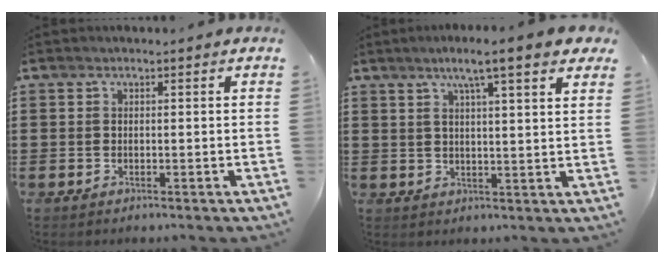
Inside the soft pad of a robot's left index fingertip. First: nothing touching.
{"total": 6.2, "force": [4.3, -0.1, 4.5], "torque": [-0.100, 0.000, 0.070]}